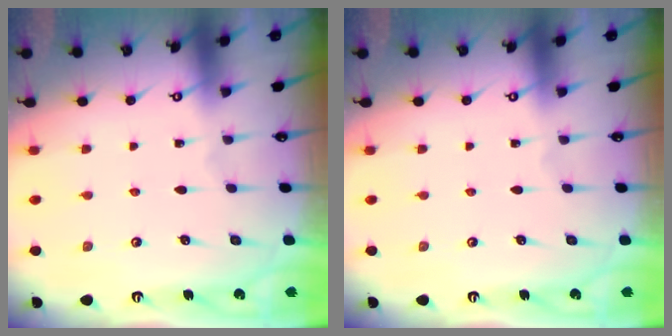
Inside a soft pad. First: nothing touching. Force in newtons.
{"total": 0.0}